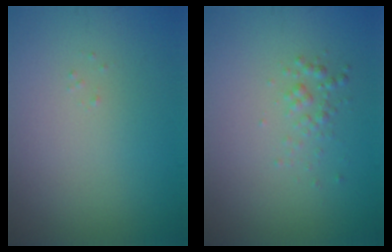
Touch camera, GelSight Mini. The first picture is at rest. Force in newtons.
{"total": 1.2, "press": 1.2, "slide": 0.1}